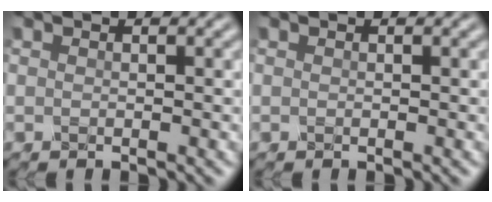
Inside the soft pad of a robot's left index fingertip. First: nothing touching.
{"total": 0.0}